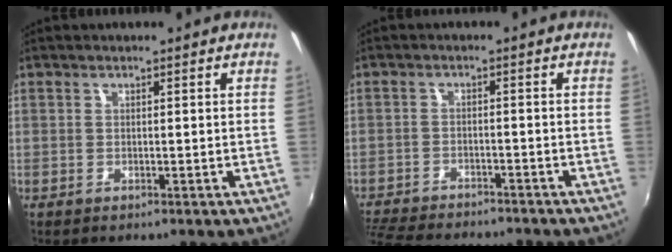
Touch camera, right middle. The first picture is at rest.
{"total": 13.2, "force": [-11.8, 2.9, 5.2], "torque": [-0.128, -0.019, -0.186]}